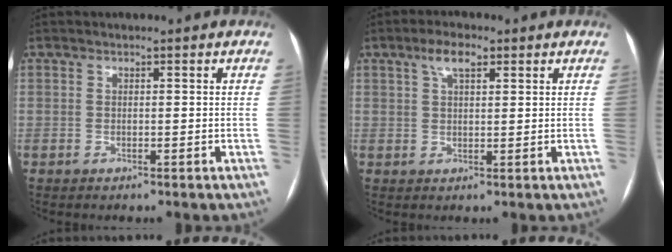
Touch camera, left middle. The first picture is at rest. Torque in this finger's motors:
{"motor_torque": [0.55, -0.52, 0.37, 0.10]}